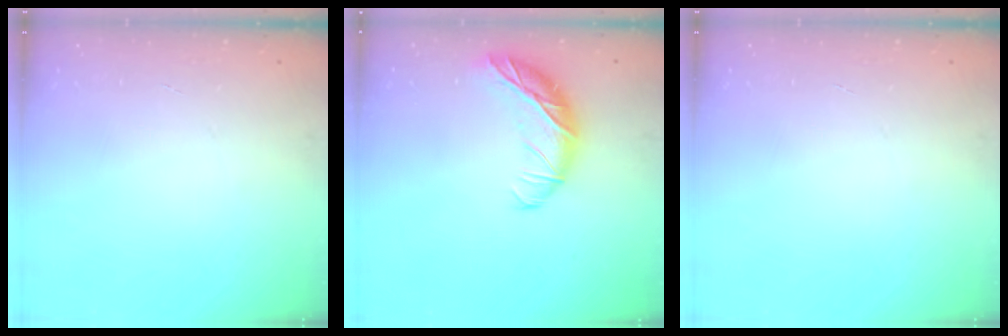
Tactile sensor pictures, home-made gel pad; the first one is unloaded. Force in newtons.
{"total": 14.5, "press": 14.5, "slide": 0.6}
{"total": 0.0}